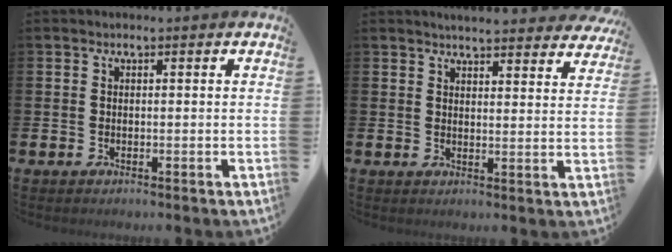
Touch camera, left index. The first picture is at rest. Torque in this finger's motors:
{"motor_torque": [1.02, -1.12, 0.31, 0.02]}